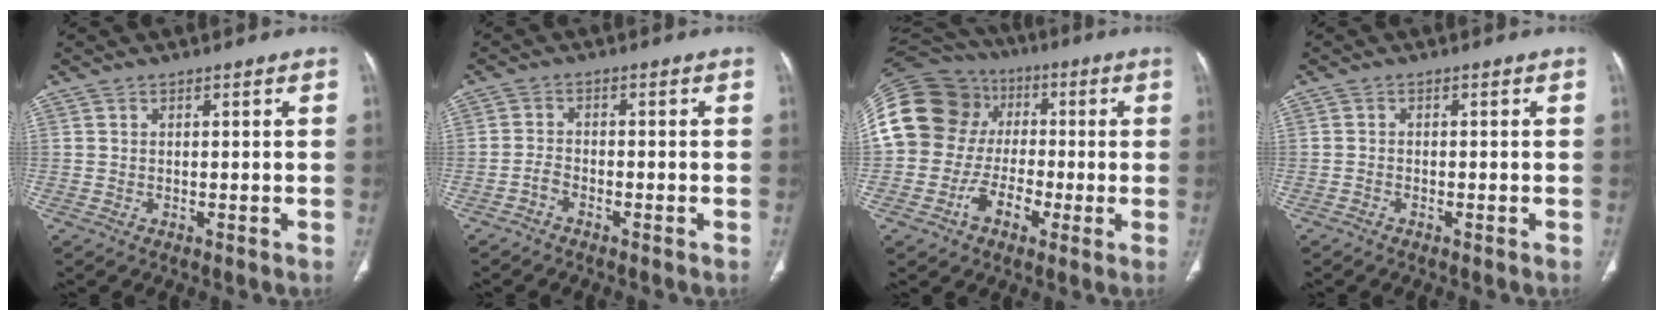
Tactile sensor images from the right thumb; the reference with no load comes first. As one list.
[{"total": 1.7, "force": [-1.4, 0.7, 0.7], "torque": [-0.014, 0.014, -0.028]}, {"total": 22.2, "force": [-1.8, 19.8, 9.9], "torque": [-0.206, 0.079, -0.028]}, {"total": 0.5, "force": [-0.5, 0.2, 0.0], "torque": [-0.001, 0.002, -0.011]}]